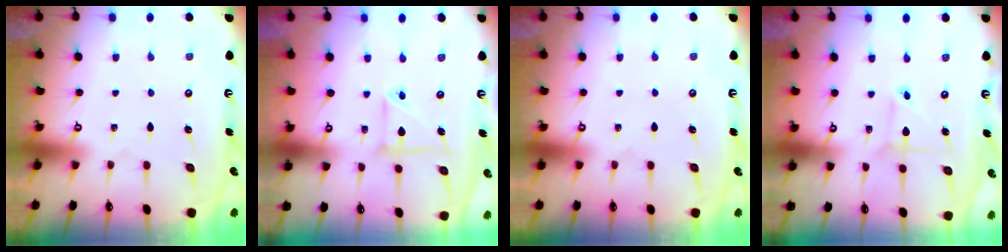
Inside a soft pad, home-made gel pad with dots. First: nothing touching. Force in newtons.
{"total": 5.9, "press": 5.8, "slide": 0.5}
{"total": 0.0}
{"total": 2.9, "press": 2.8, "slide": 0.3}